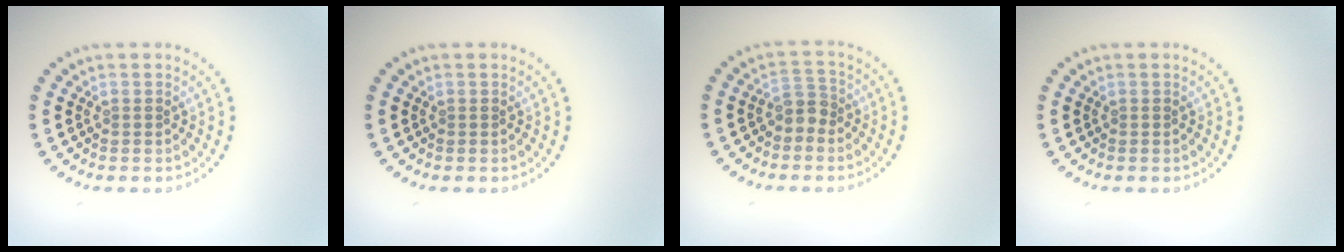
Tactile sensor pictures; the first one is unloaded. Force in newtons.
{"total": 0.0}
{"total": 1.8, "press": 1.5, "slide": 1.0}
{"total": 0.0}